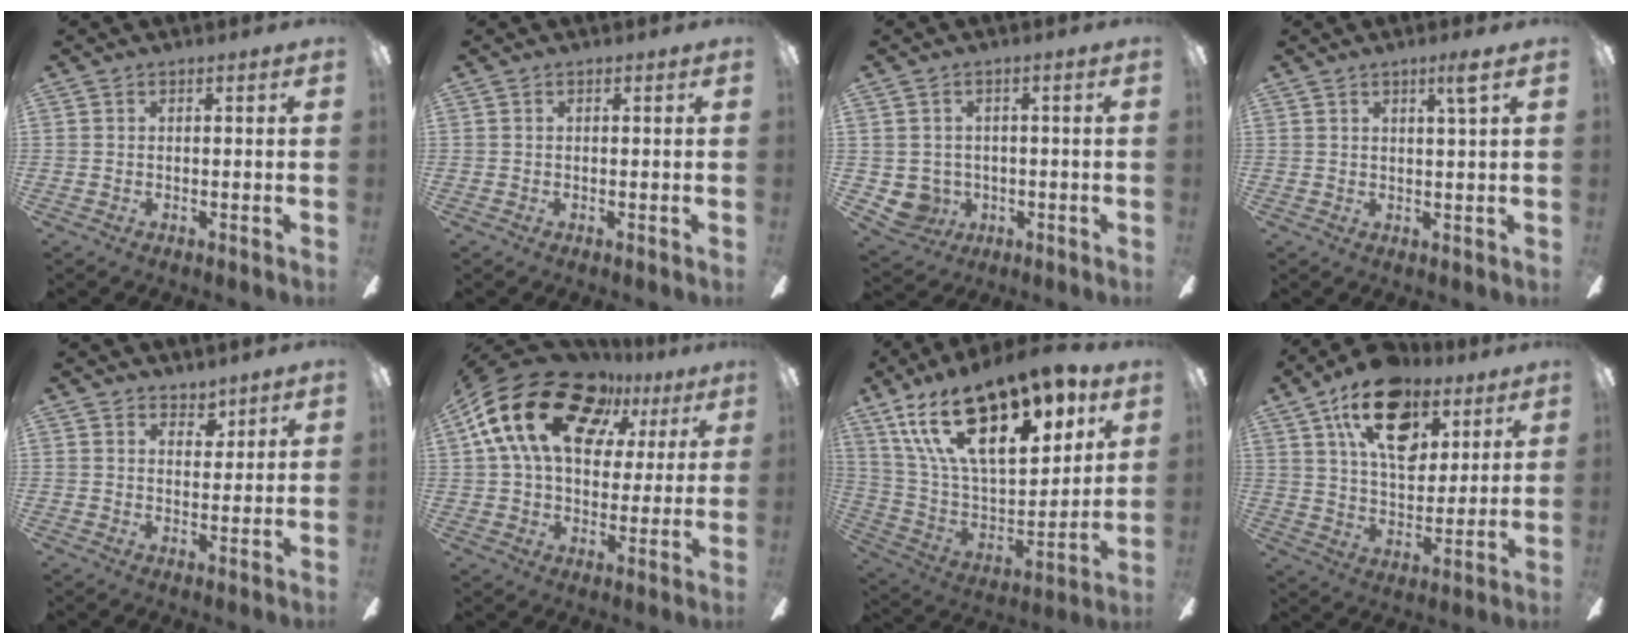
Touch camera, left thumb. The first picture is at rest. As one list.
[{"total": 0.0}, {"total": 4.5, "force": [-0.2, 4.4, 1.0], "torque": [-0.049, -0.001, -0.003]}, {"total": 3.5, "force": [2.2, -0.2, 2.7], "torque": [-0.042, -0.008, 0.032]}, {"total": 3.6, "force": [3.1, 1.8, 0.2], "torque": [0.002, -0.017, 0.056]}, {"total": 22.0, "force": [9.3, 14.2, 13.9], "torque": [-0.260, -0.029, 0.165]}, {"total": 25.8, "force": [15.8, 11.3, 17.0], "torque": [-0.308, -0.090, 0.277]}, {"total": 19.6, "force": [10.5, 11.2, 12.2], "torque": [-0.190, -0.034, 0.186]}]